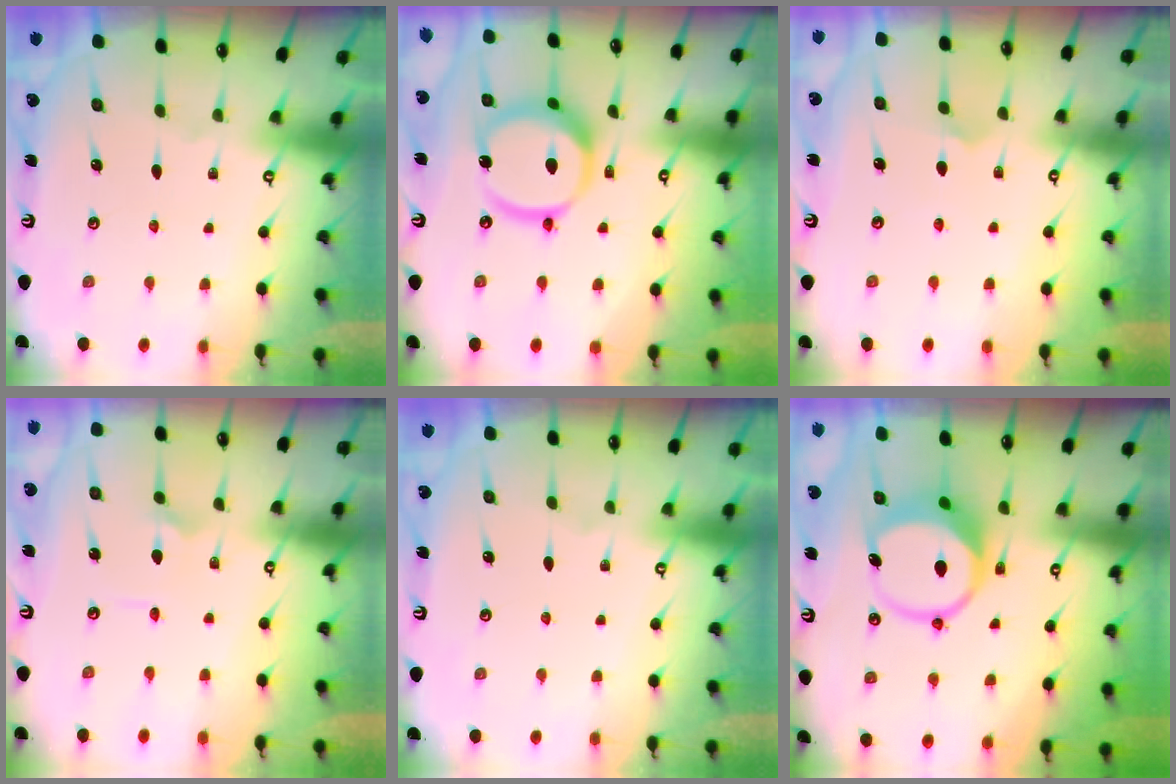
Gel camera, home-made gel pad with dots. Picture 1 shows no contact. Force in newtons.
{"total": 14.7, "press": 14.6, "slide": 1.9}
{"total": 3.9, "press": 3.8, "slide": 0.3}
{"total": 1.6, "press": 1.6, "slide": 0.1}
{"total": 0.0}
{"total": 9.0, "press": 8.9, "slide": 1.3}